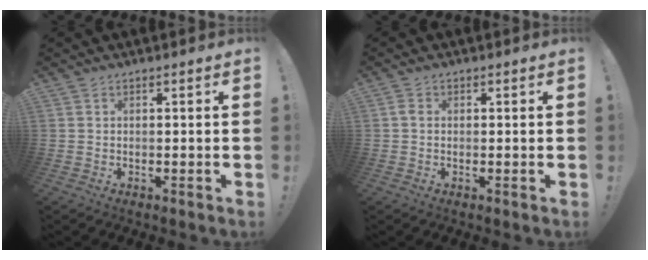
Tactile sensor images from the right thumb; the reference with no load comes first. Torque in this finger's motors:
{"motor_torque": [-0.02, 0.48, 0.08, -0.28, 0.04]}